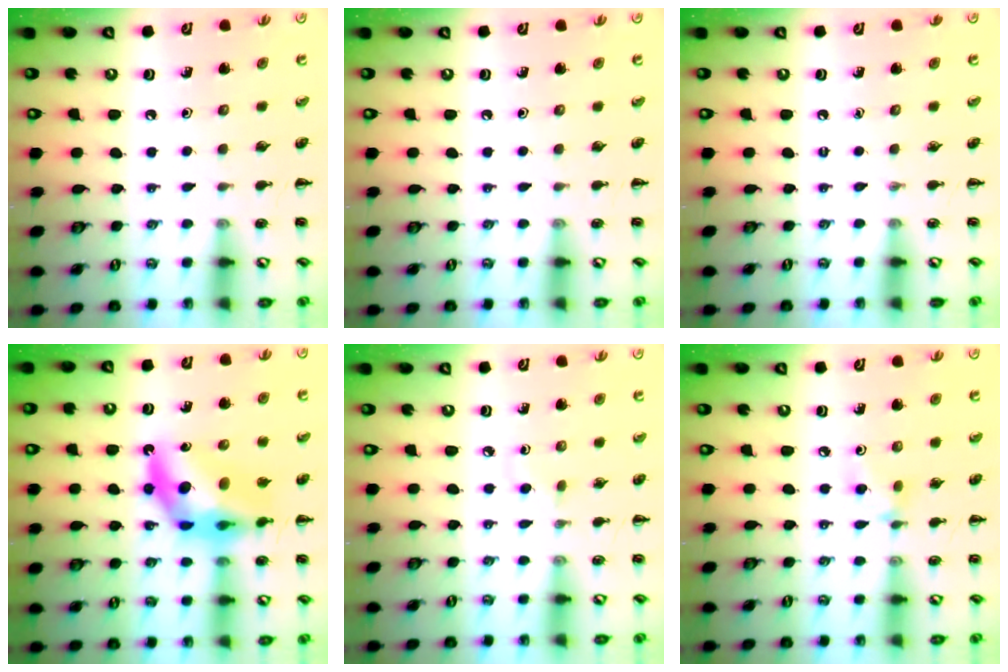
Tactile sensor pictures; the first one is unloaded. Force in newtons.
{"total": 0.0}
{"total": 0.0}
{"total": 12.4, "press": 11.8, "slide": 3.6}
{"total": 2.0, "press": 1.8, "slide": 0.9}
{"total": 3.9, "press": 3.8, "slide": 0.8}